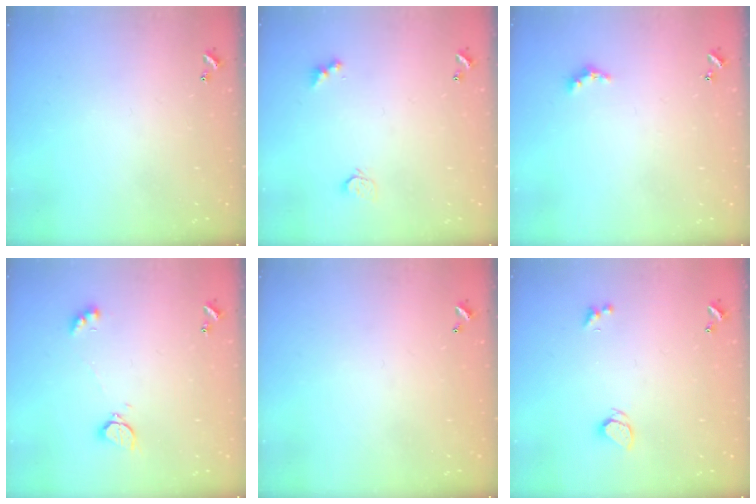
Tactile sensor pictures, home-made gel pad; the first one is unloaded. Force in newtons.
{"total": 3.5, "press": 3.4, "slide": 0.5}
{"total": 2.4, "press": 2.3, "slide": 0.5}
{"total": 2.0, "press": 1.9, "slide": 0.5}
{"total": 2.7, "press": 2.7, "slide": 0.1}
{"total": 1.9, "press": 1.8, "slide": 0.4}